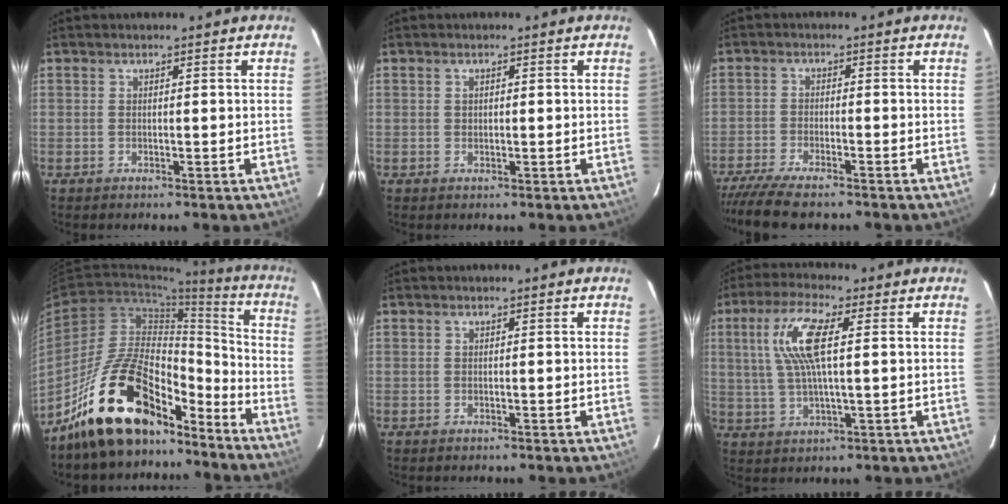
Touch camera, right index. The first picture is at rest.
{"total": 0.7, "force": [0.1, 0.7, 0.3], "torque": [-0.004, 0.003, 0.003]}
{"total": 9.8, "force": [-8.5, 1.2, 4.7], "torque": [-0.114, -0.036, -0.152]}
{"total": 19.9, "force": [-15.0, 8.1, 10.2], "torque": [-0.182, 0.033, -0.246]}
{"total": 0.0}
{"total": 10.4, "force": [2.4, 2.3, 9.8], "torque": [-0.196, 0.011, 0.049]}